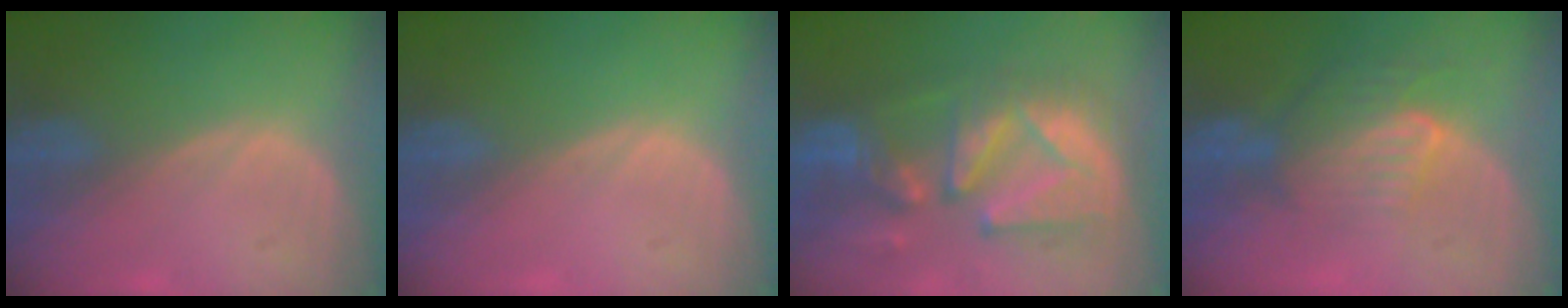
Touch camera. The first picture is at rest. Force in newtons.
{"total": 0.0}
{"total": 11.5, "press": 10.8, "slide": 4.1}
{"total": 7.9, "press": 7.3, "slide": 3.1}